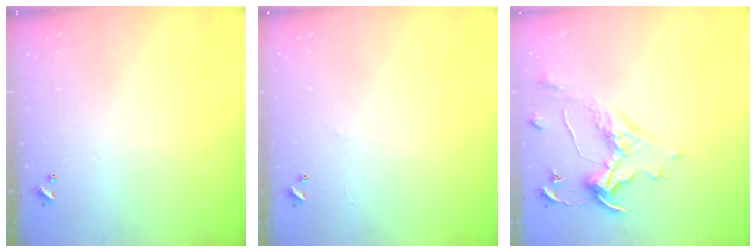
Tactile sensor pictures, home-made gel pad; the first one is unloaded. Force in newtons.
{"total": 2.7, "press": 2.6, "slide": 0.5}
{"total": 0.9, "press": 0.7, "slide": 0.5}